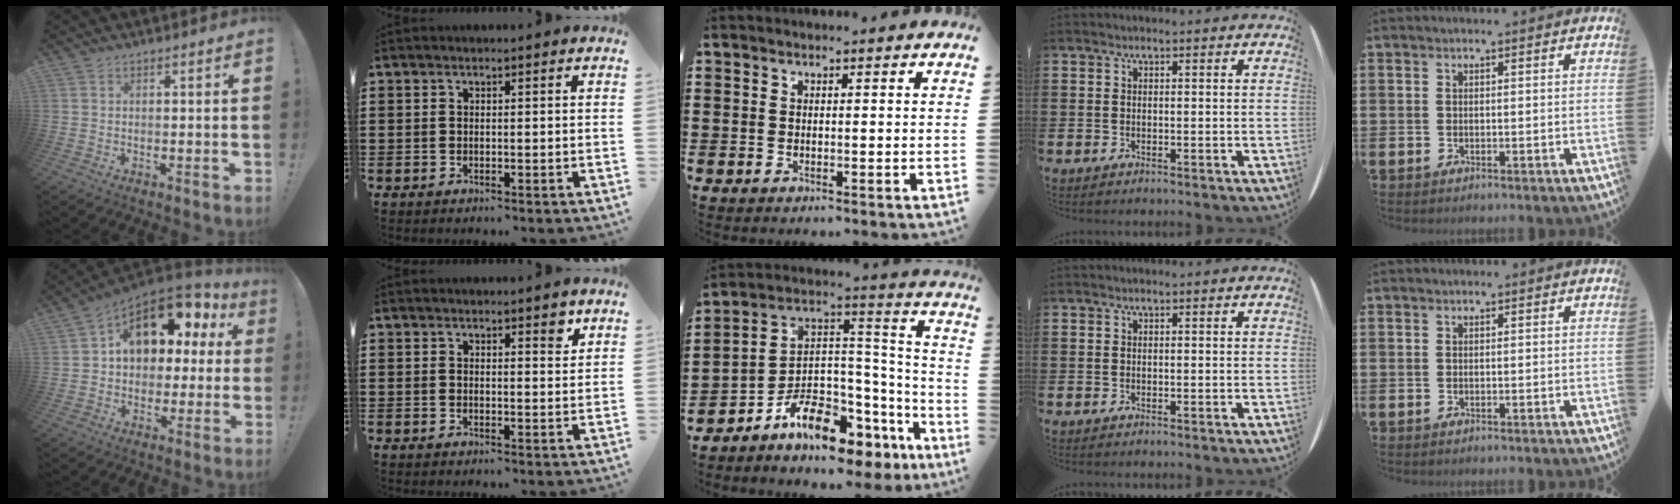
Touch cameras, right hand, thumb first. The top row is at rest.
{"thumb": {"total": 14.9, "force": [6.7, 9.7, 9.1], "torque": [-0.124, -0.041, 0.115]}, "index": {"total": 2.5, "force": [2.0, 0.8, 1.3], "torque": [-0.012, -0.001, 0.032]}, "middle": {"total": 8.7, "force": [-7.0, 3.1, 4.2], "torque": [-0.096, 0.002, -0.139]}}